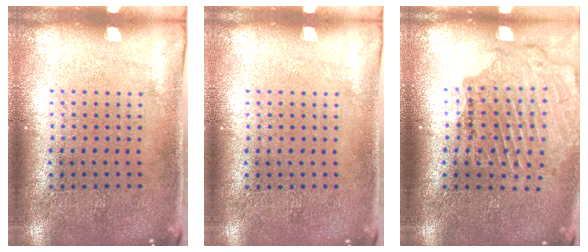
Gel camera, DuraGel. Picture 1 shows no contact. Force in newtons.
{"total": 0.0}
{"total": 1.6, "press": 1.6, "slide": 0.0}